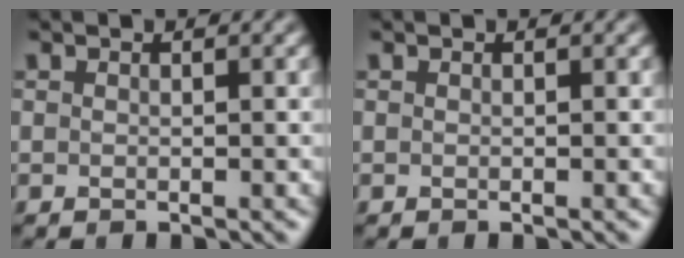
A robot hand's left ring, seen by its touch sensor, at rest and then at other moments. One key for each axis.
{"total": 0.0}